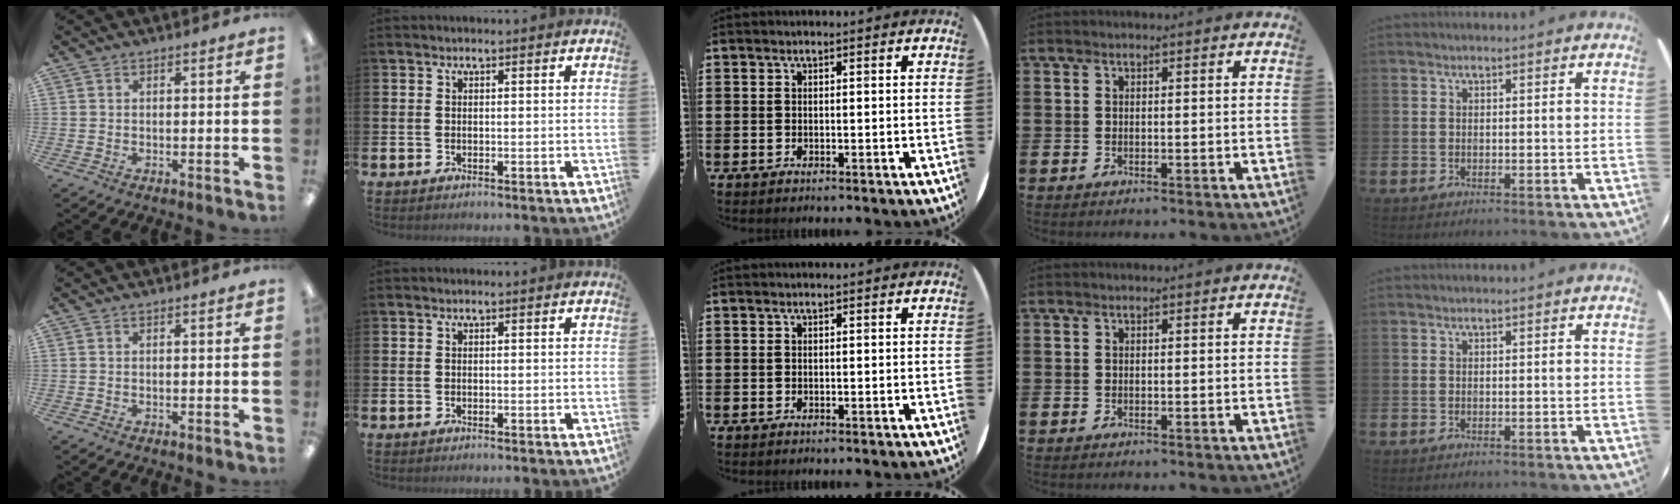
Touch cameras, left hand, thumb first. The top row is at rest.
{}